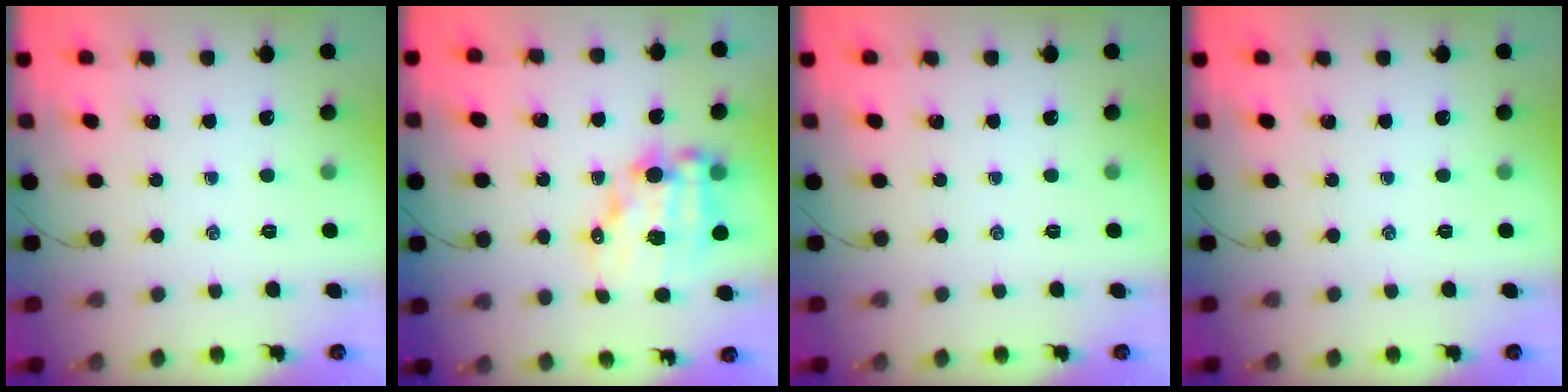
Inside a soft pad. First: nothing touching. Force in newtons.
{"total": 13.1, "press": 12.7, "slide": 3.2}
{"total": 0.0}
{"total": 0.0}